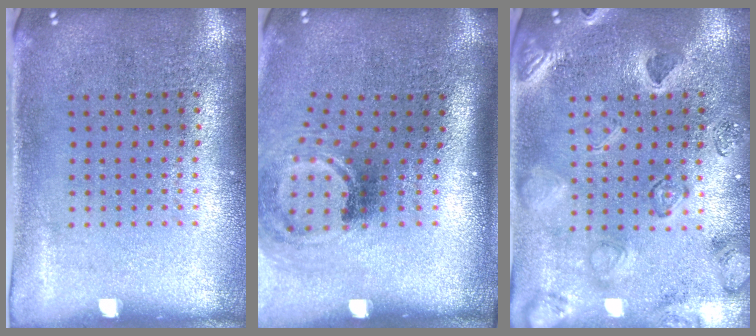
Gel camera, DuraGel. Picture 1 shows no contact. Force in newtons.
{"total": 2.0, "press": 1.3, "slide": 1.5}
{"total": 2.5, "press": 2.4, "slide": 0.9}